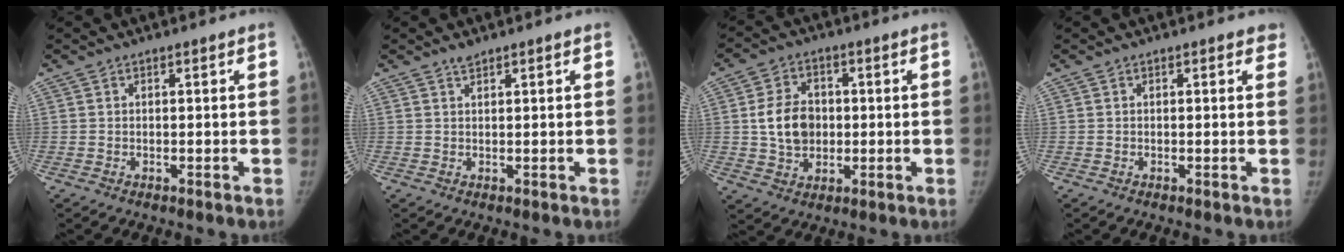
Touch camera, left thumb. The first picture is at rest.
{"total": 1.2, "force": [1.1, 0.4, 0.4], "torque": [0.002, -0.005, 0.019]}
{"total": 9.1, "force": [0.3, 7.1, 5.6], "torque": [-0.072, 0.004, 0.007]}
{"total": 1.2, "force": [0.9, 0.6, 0.5], "torque": [0.008, -0.002, 0.003]}